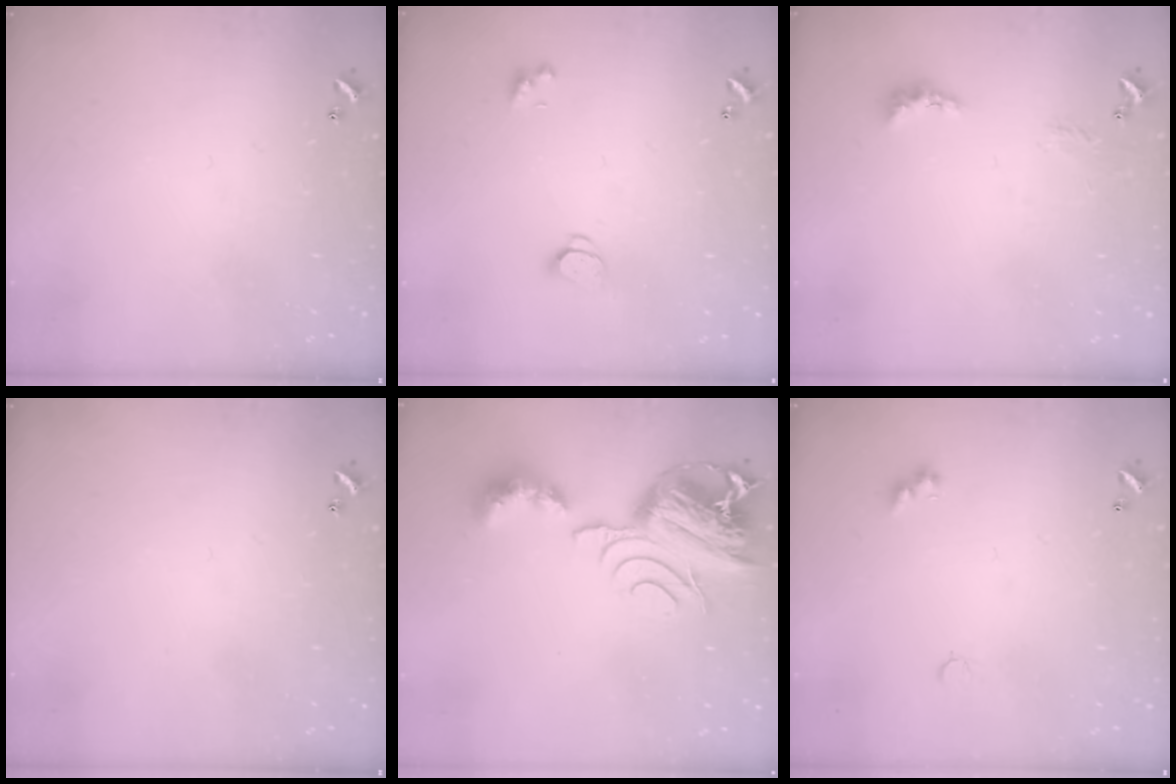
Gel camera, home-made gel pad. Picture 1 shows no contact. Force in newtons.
{"total": 1.6, "press": 1.5, "slide": 0.5}
{"total": 2.3, "press": 2.2, "slide": 0.7}
{"total": 0.0}
{"total": 12.2, "press": 12.1, "slide": 1.4}
{"total": 2.9, "press": 2.8, "slide": 0.6}